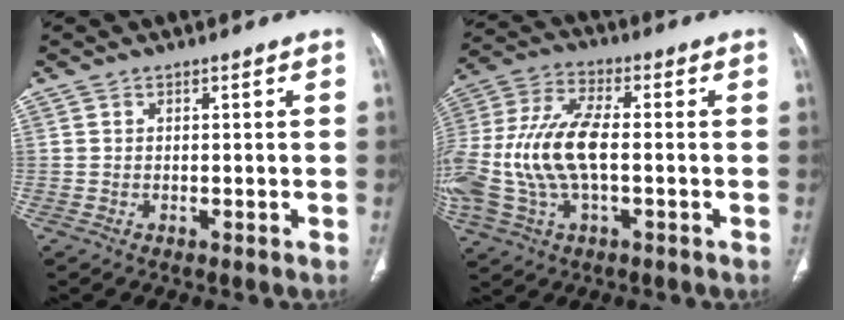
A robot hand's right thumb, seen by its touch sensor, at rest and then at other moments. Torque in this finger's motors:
{"motor_torque": [0.62, -0.06, 0.79, 0.80, 0.16]}